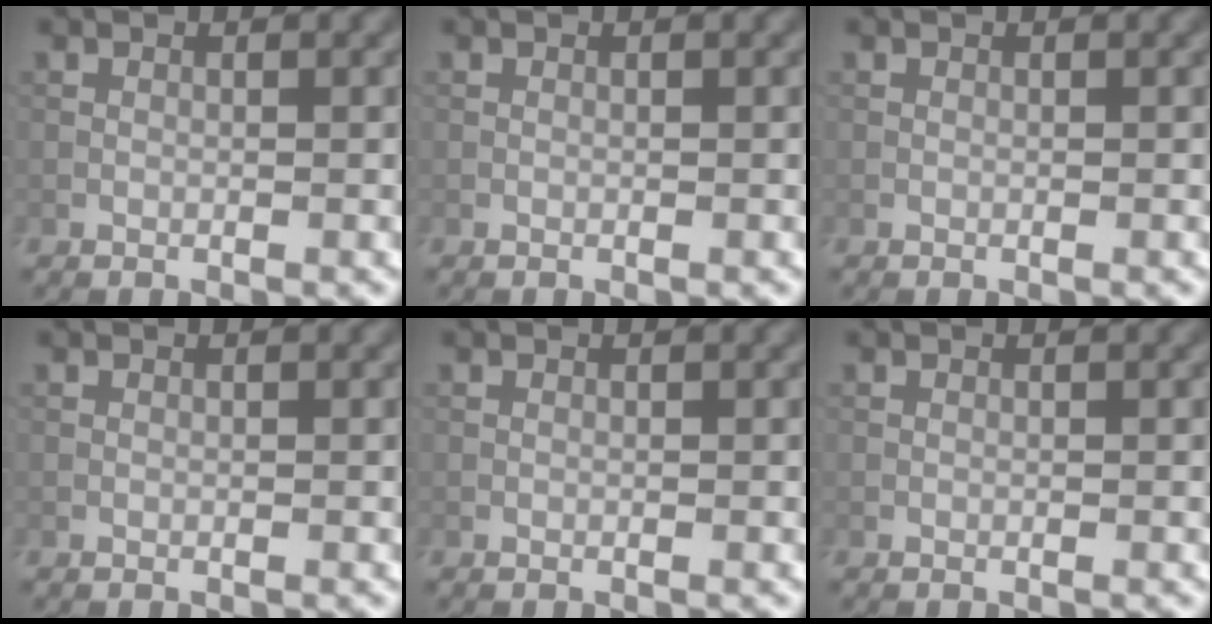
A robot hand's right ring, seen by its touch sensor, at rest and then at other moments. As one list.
[{"total": 0.0}, {"total": 0.0}, {"total": 0.0}, {"total": 0.0}, {"total": 0.0}]